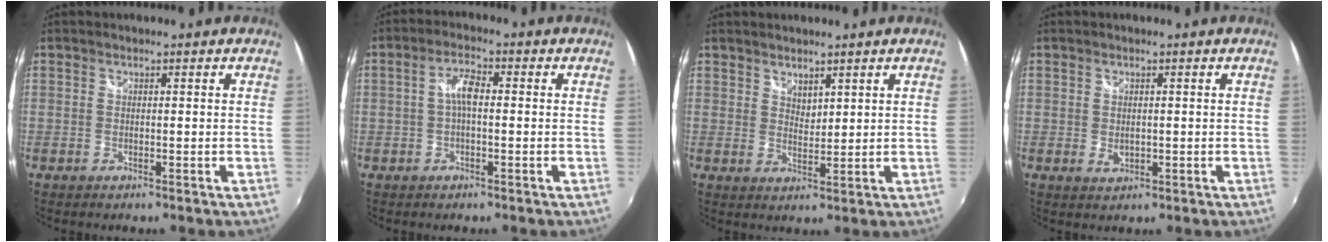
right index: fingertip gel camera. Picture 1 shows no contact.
{"total": 3.8, "force": [-0.2, 1.4, 3.5], "torque": [-0.069, 0.012, -0.004]}
{"total": 2.7, "force": [2.2, 1.2, 0.9], "torque": [-0.010, 0.000, 0.040]}
{"total": 2.0, "force": [-0.2, 1.6, 1.2], "torque": [-0.020, -0.003, -0.001]}